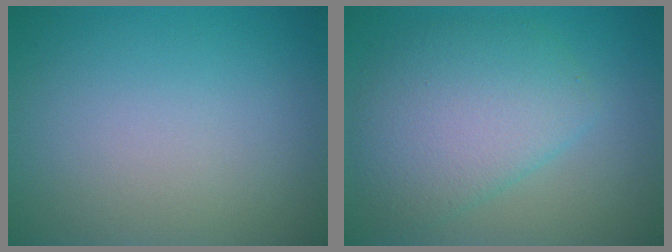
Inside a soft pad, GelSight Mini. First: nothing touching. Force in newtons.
{"total": 5.9, "press": 5.9, "slide": 0.1}